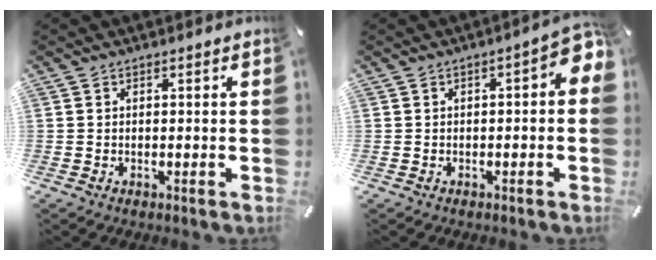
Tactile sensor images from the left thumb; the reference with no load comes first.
{"total": 4.8, "force": [-0.5, 2.0, 4.3], "torque": [-0.063, 0.005, -0.011]}